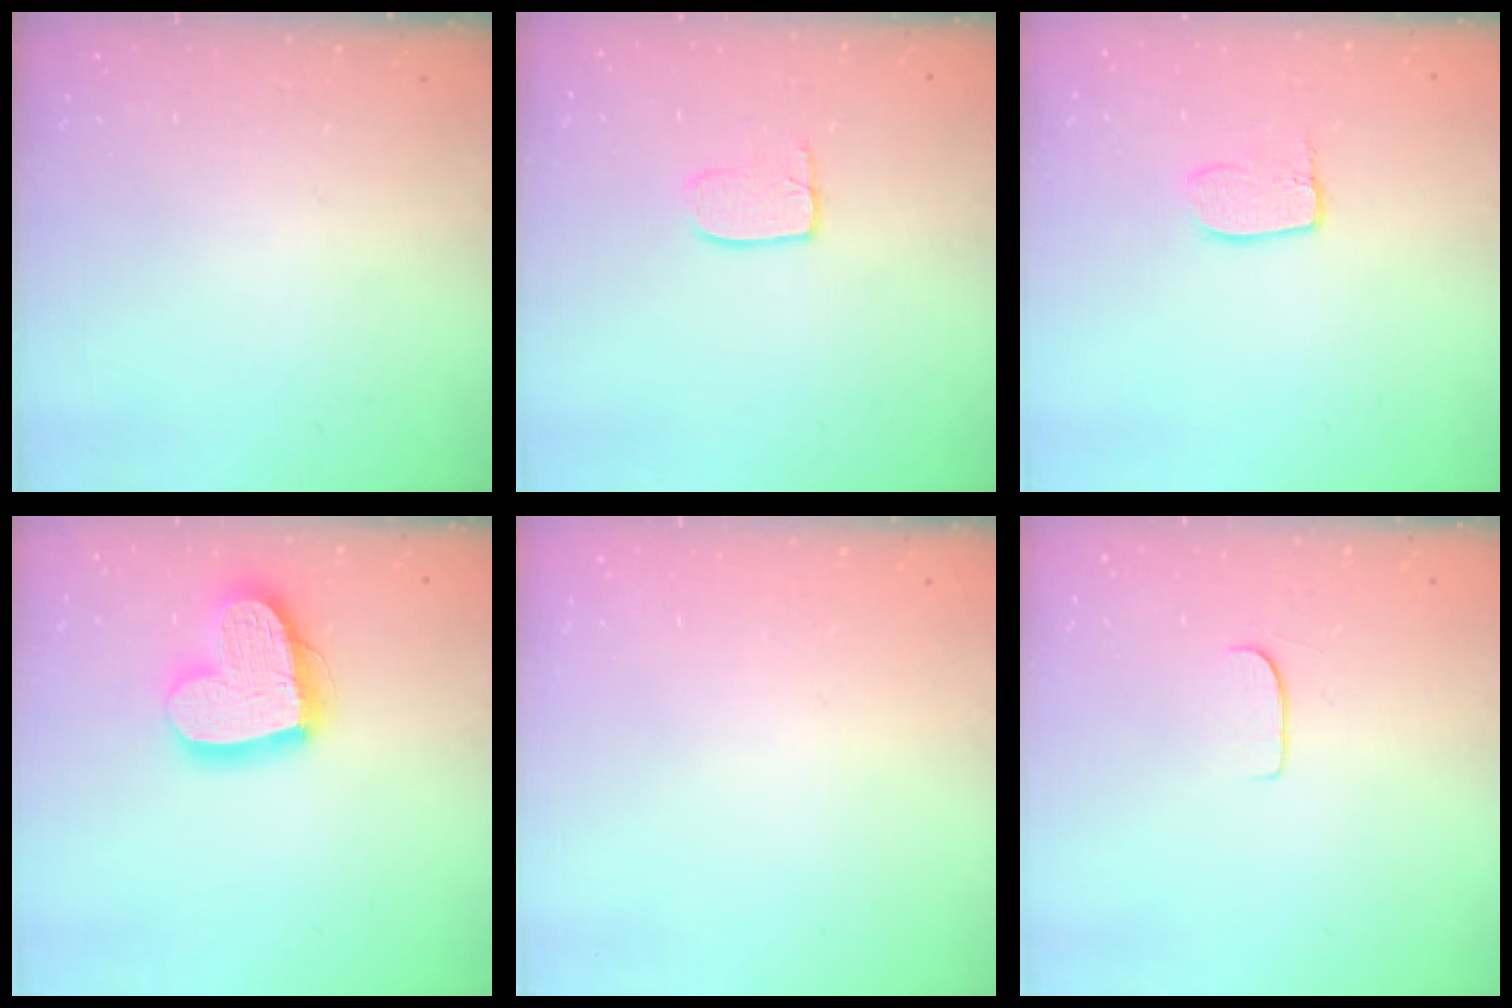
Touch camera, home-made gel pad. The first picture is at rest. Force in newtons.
{"total": 5.9, "press": 5.9, "slide": 0.4}
{"total": 6.8, "press": 6.8, "slide": 0.1}
{"total": 17.6, "press": 17.5, "slide": 1.9}
{"total": 0.0}
{"total": 4.8, "press": 4.7, "slide": 0.6}